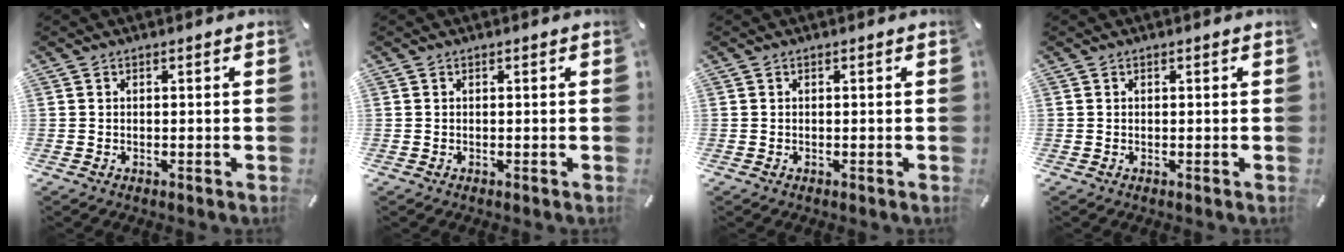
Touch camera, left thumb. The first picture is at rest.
{"total": 0.0}
{"total": 0.0}
{"total": 0.0}